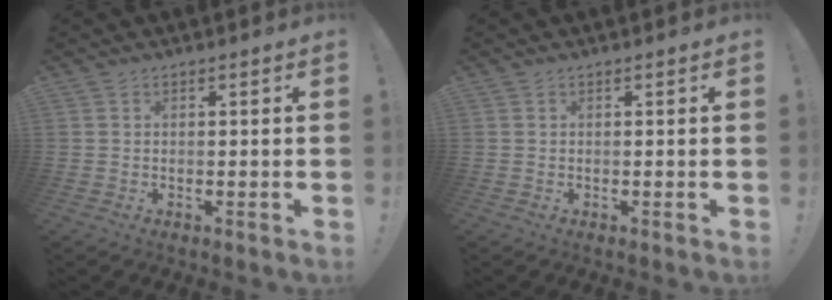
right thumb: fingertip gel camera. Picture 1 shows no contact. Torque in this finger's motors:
{"motor_torque": [-0.23, 0.31, -0.07, -0.01, 0.00]}